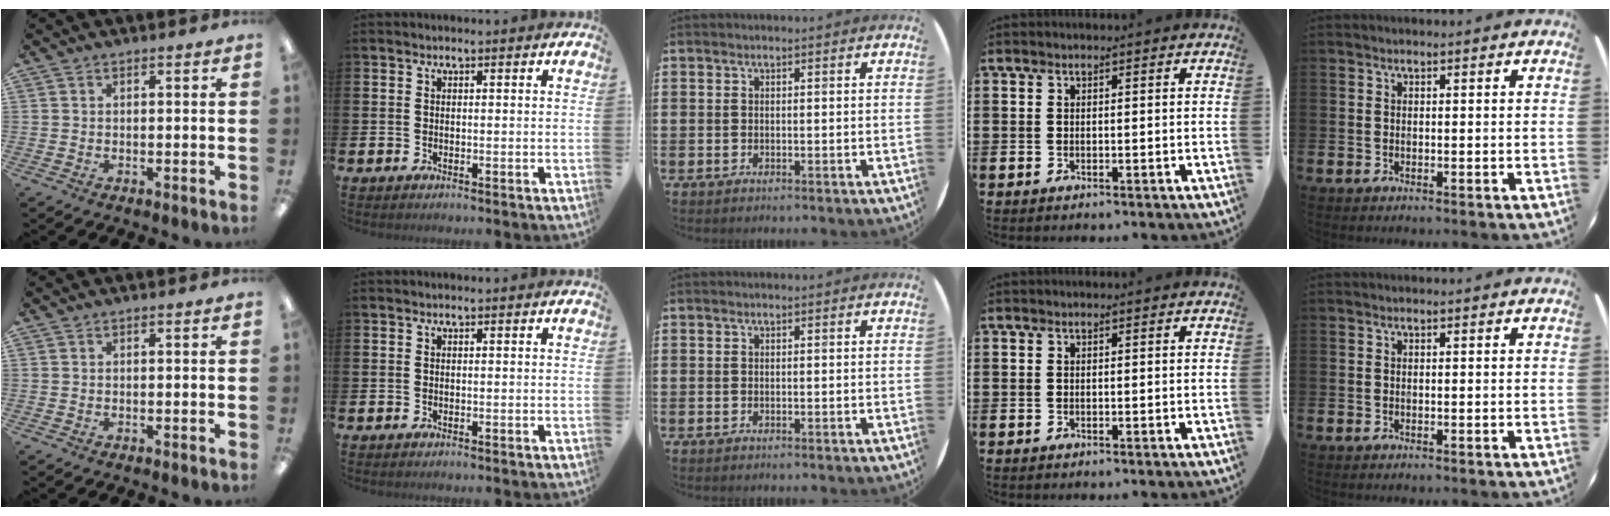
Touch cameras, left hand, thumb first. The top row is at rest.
{}